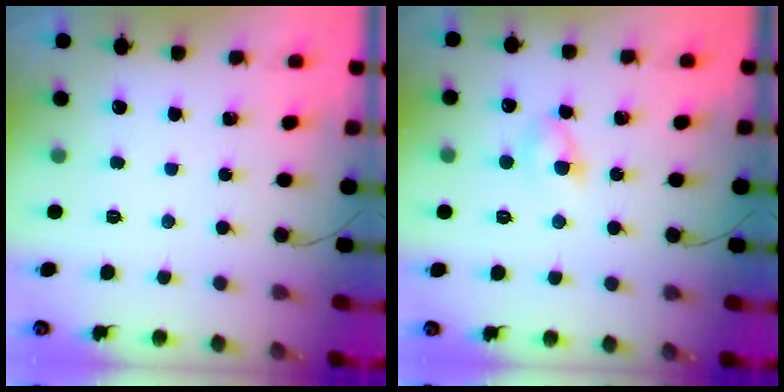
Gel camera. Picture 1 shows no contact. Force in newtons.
{"total": 3.3, "press": 3.0, "slide": 1.2}